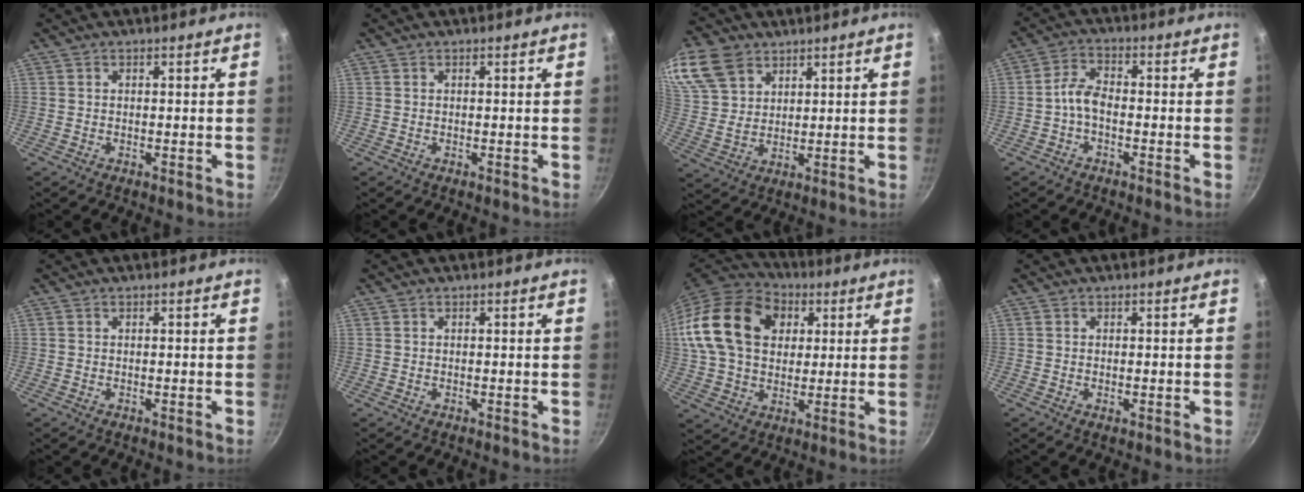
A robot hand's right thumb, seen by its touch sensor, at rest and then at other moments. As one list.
[{"total": 0.0}, {"total": 13.5, "force": [7.7, 9.1, 6.3], "torque": [-0.127, -0.009, 0.157]}, {"total": 4.2, "force": [-1.6, 2.1, 3.2], "torque": [-0.065, 0.023, -0.039]}, {"total": 0.0}, {"total": 0.0}, {"total": 23.6, "force": [6.5, 17.1, 14.9], "torque": [-0.274, 0.017, 0.109]}, {"total": 0.7, "force": [-0.1, 0.4, 0.6], "torque": [-0.010, -0.001, -0.001]}]